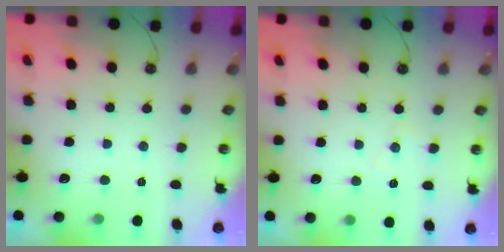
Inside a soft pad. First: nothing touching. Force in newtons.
{"total": 6.6, "press": 6.5, "slide": 0.9}